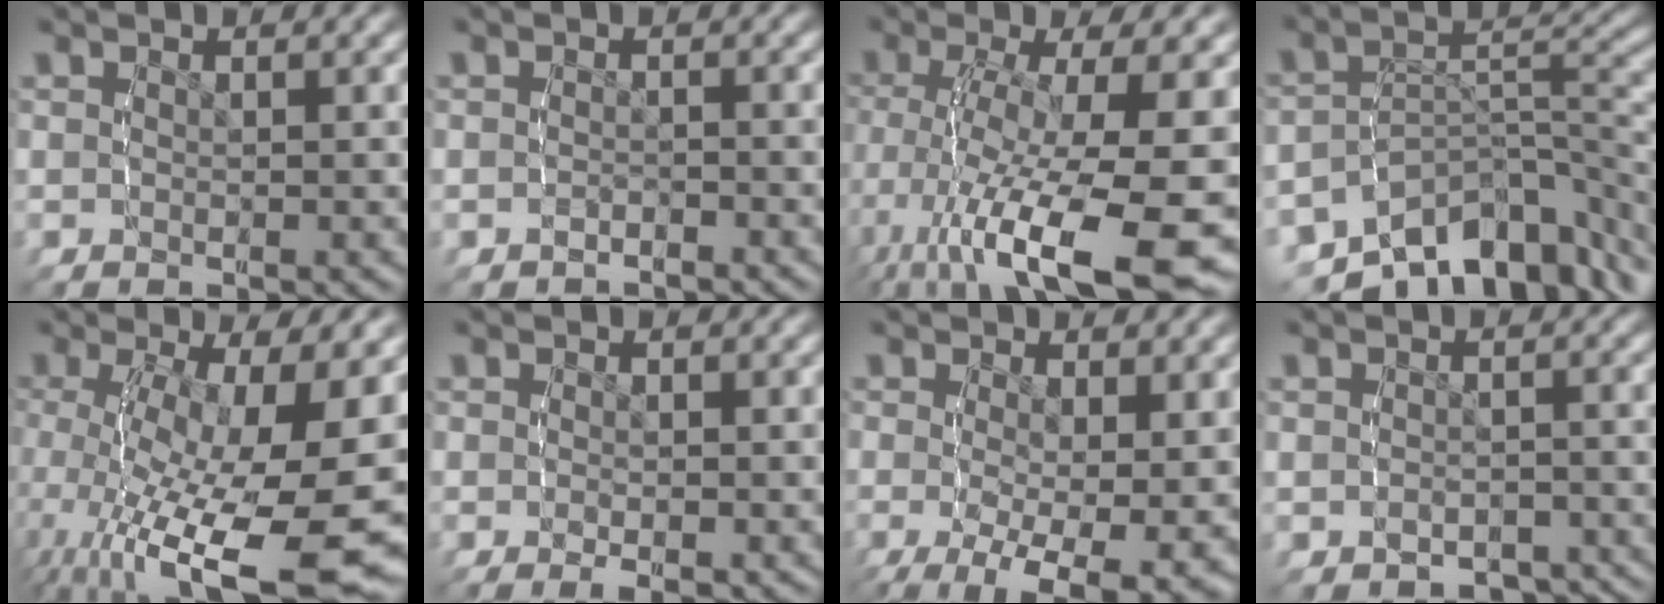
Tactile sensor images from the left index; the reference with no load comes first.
{"total": 1.4, "force": [-1.4, 0.4, 0.0], "torque": [0.000, -0.003, -0.018]}
{"total": 9.5, "force": [-2.5, 3.5, 8.4], "torque": [-0.143, -0.020, -0.018]}
{"total": 12.1, "force": [-6.7, 7.1, 7.1], "torque": [-0.099, -0.016, -0.102]}
{"total": 14.0, "force": [-5.0, 6.4, 11.4], "torque": [-0.192, -0.055, -0.036]}
{"total": 1.6, "force": [-0.7, 0.6, 1.3], "torque": [-0.019, -0.011, -0.004]}
{"total": 8.2, "force": [-3.7, 3.2, 6.6], "torque": [-0.119, -0.059, -0.028]}
{"total": 2.7, "force": [-2.4, 1.0, 0.3], "torque": [-0.001, -0.005, -0.037]}